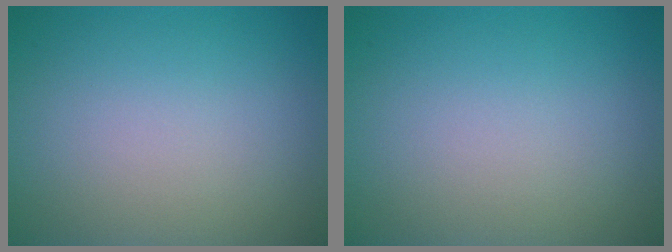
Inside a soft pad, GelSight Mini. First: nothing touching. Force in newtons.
{"total": 0.0}